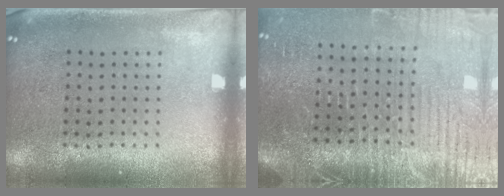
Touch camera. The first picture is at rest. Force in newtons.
{"total": 4.2, "press": 3.9, "slide": 1.6}